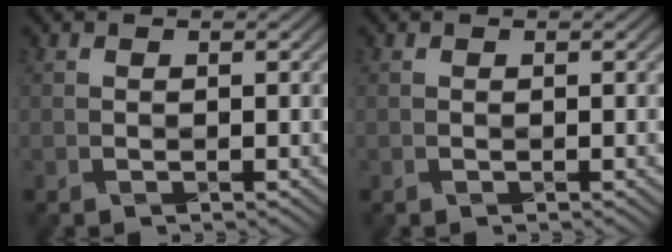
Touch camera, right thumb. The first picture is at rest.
{"total": 0.0}